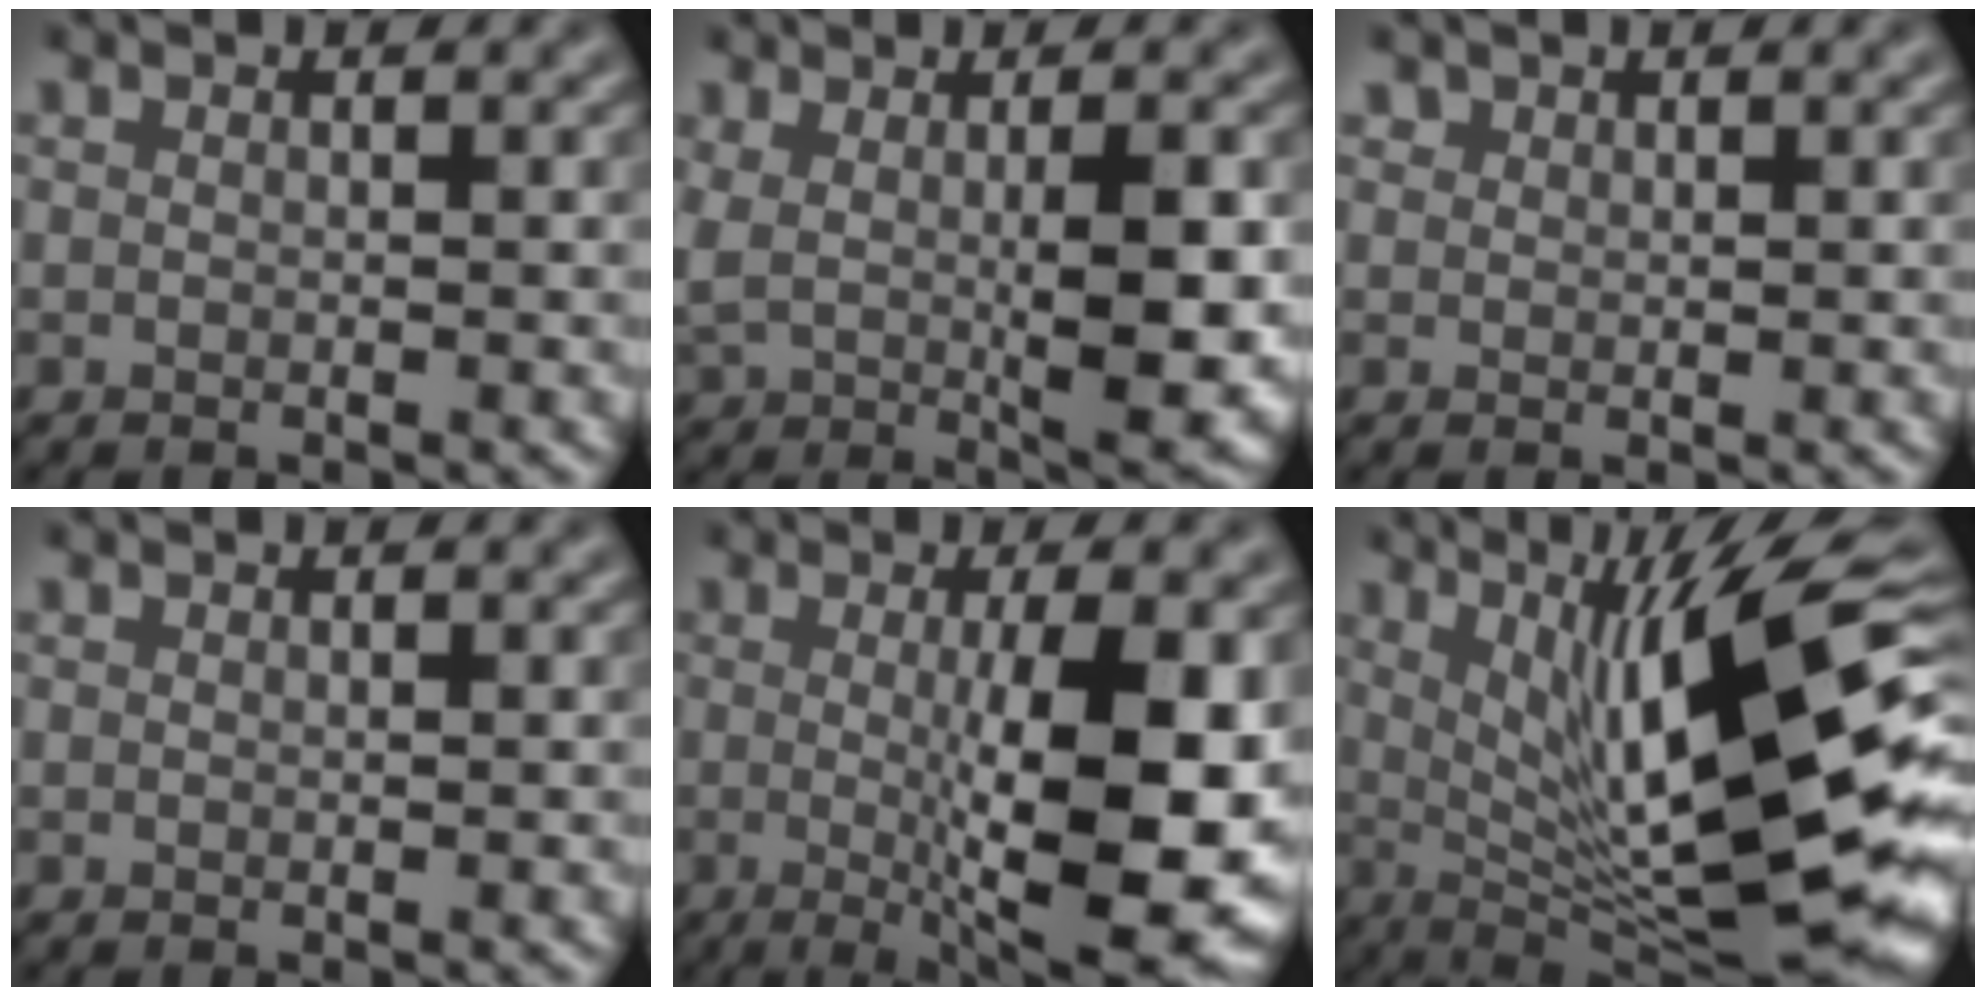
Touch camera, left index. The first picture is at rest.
{"total": 7.2, "force": [0.5, 2.4, 6.7], "torque": [-0.122, -0.012, 0.018]}
{"total": 0.8, "force": [0.7, 0.4, 0.0], "torque": [-0.003, -0.001, 0.015]}
{"total": 0.0}
{"total": 11.8, "force": [-0.7, 2.9, 11.4], "torque": [-0.154, -0.016, -0.004]}
{"total": 15.8, "force": [3.0, 3.9, 15.1], "torque": [-0.228, -0.004, 0.057]}